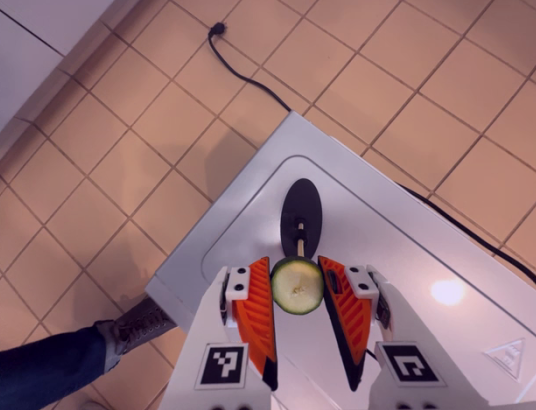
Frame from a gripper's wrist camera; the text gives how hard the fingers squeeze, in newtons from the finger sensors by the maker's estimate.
{"total": 6.3, "left": 5.9, "right": 6.6}